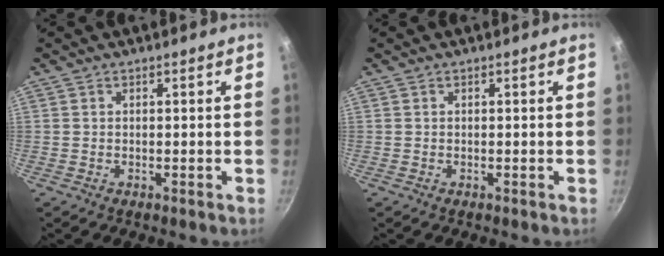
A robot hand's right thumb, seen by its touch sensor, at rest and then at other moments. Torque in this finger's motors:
{"motor_torque": [-0.24, 0.12, 0.10, 0.10, 0.00]}